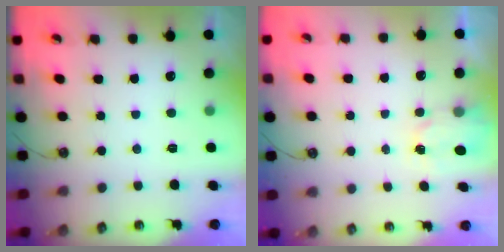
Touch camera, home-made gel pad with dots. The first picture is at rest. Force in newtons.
{"total": 2.6, "press": 2.6, "slide": 0.4}